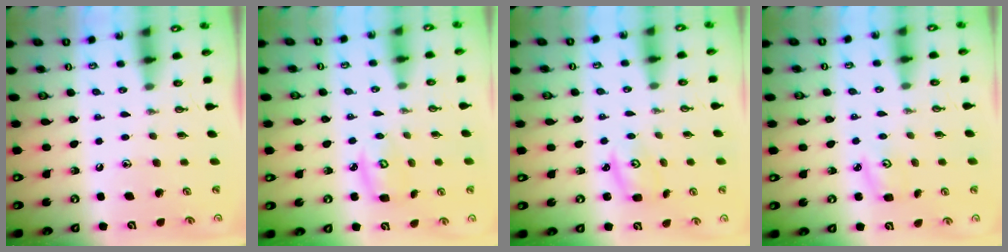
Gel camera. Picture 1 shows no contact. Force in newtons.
{"total": 5.1, "press": 5.1, "slide": 0.2}
{"total": 1.6, "press": 1.5, "slide": 0.1}
{"total": 3.0, "press": 3.0, "slide": 0.4}